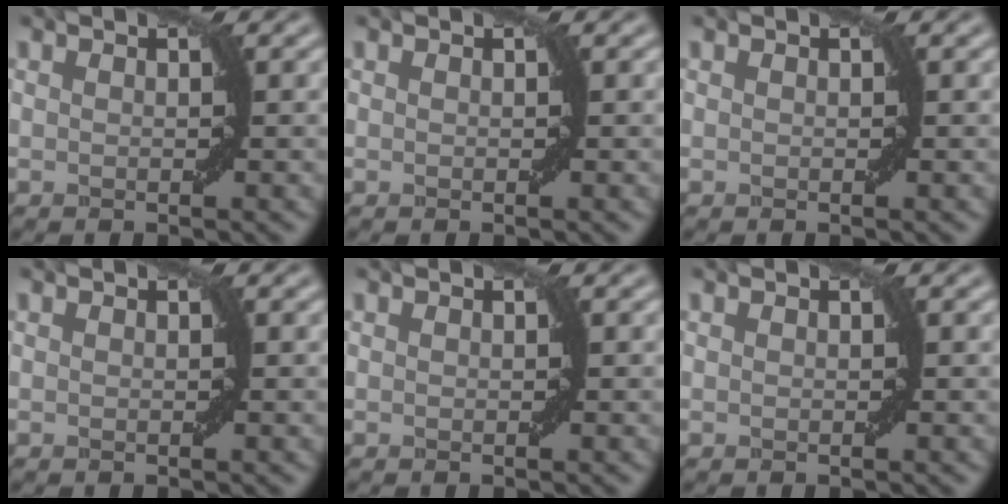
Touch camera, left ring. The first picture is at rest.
{"total": 0.0}
{"total": 0.0}
{"total": 0.0}
{"total": 0.0}
{"total": 0.0}